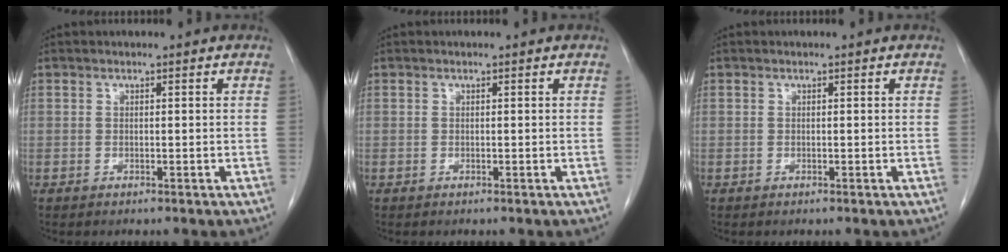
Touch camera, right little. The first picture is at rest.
{"total": 0.0}
{"total": 0.0}